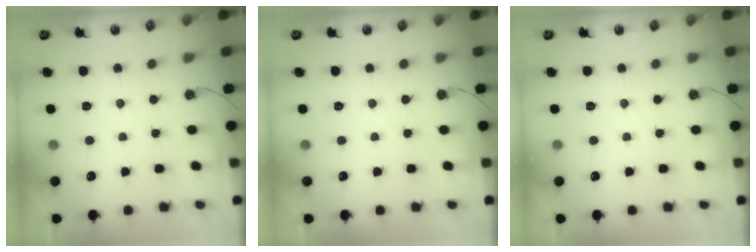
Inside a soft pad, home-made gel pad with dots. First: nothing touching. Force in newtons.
{"total": 0.0}
{"total": 0.0}